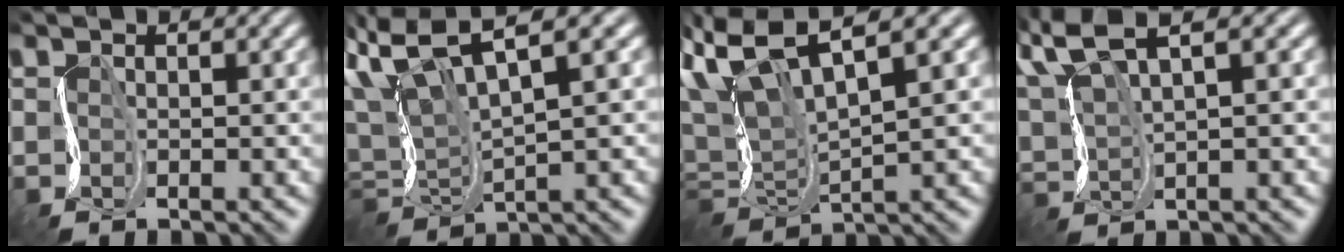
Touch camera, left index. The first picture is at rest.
{"total": 6.7, "force": [1.8, 1.8, 6.2], "torque": [-0.137, 0.010, 0.030]}
{"total": 7.5, "force": [2.6, 2.1, 6.7], "torque": [-0.149, 0.012, 0.044]}
{"total": 5.3, "force": [3.3, 1.1, 4.0], "torque": [-0.098, 0.021, 0.056]}